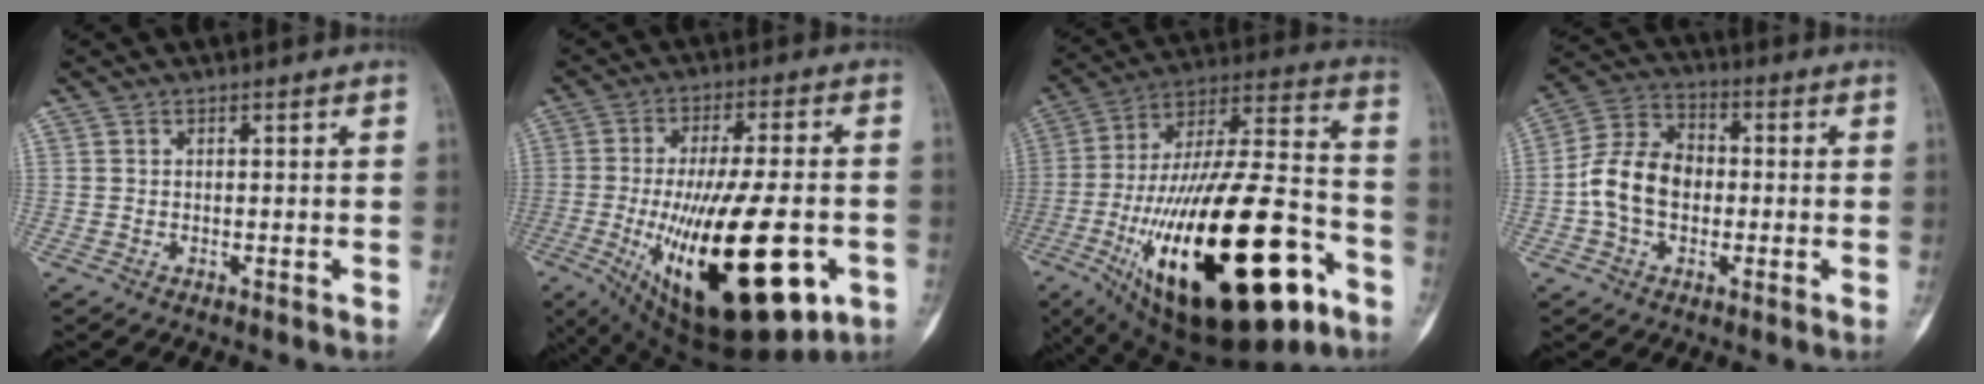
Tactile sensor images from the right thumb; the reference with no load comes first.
{"total": 27.7, "force": [-7.4, 10.1, 24.7], "torque": [-0.399, -0.010, -0.090]}
{"total": 39.1, "force": [-15.1, 15.1, 32.8], "torque": [-0.564, 0.046, -0.231]}
{"total": 11.2, "force": [-1.2, 8.1, 7.5], "torque": [-0.130, 0.034, -0.031]}